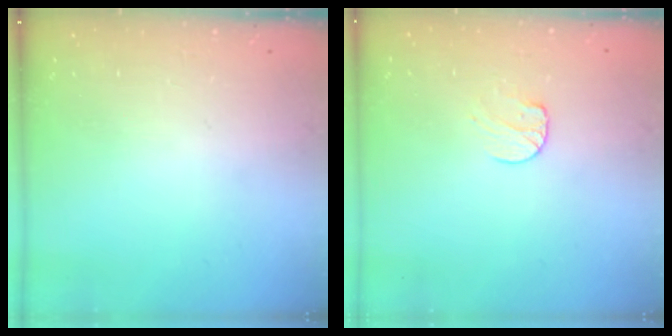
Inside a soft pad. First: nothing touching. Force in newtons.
{"total": 7.7, "press": 7.7, "slide": 0.7}